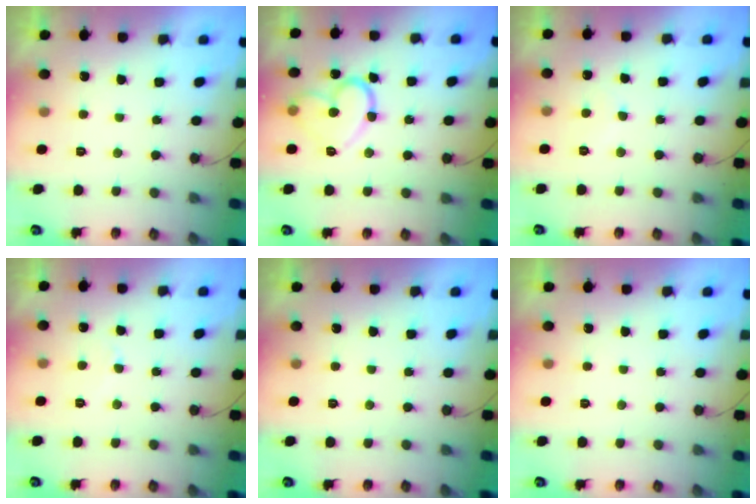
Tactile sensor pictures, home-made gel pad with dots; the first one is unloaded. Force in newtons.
{"total": 14.1, "press": 14.1, "slide": 1.3}
{"total": 4.5, "press": 4.5, "slide": 0.3}
{"total": 3.4, "press": 3.3, "slide": 0.4}
{"total": 0.0}
{"total": 0.0}